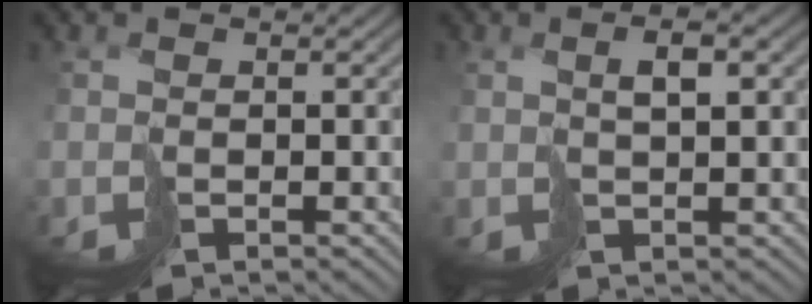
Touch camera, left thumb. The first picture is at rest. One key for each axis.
{"total": 2.6, "fx": 1.2, "fy": 0.5, "fz": 2.3, "tx": -0.040, "ty": 0.009, "tz": 0.024}